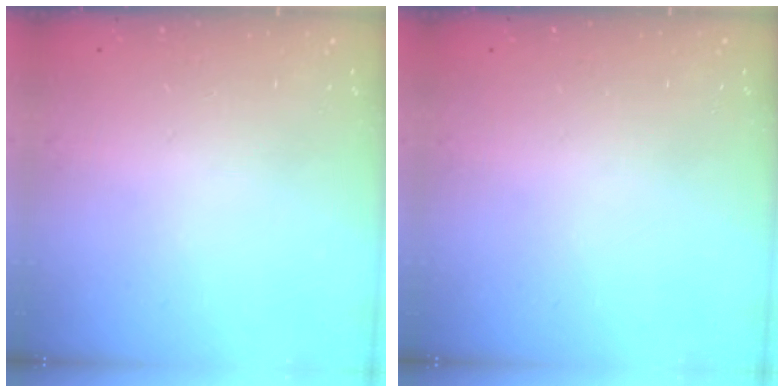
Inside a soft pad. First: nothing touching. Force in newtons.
{"total": 0.0}